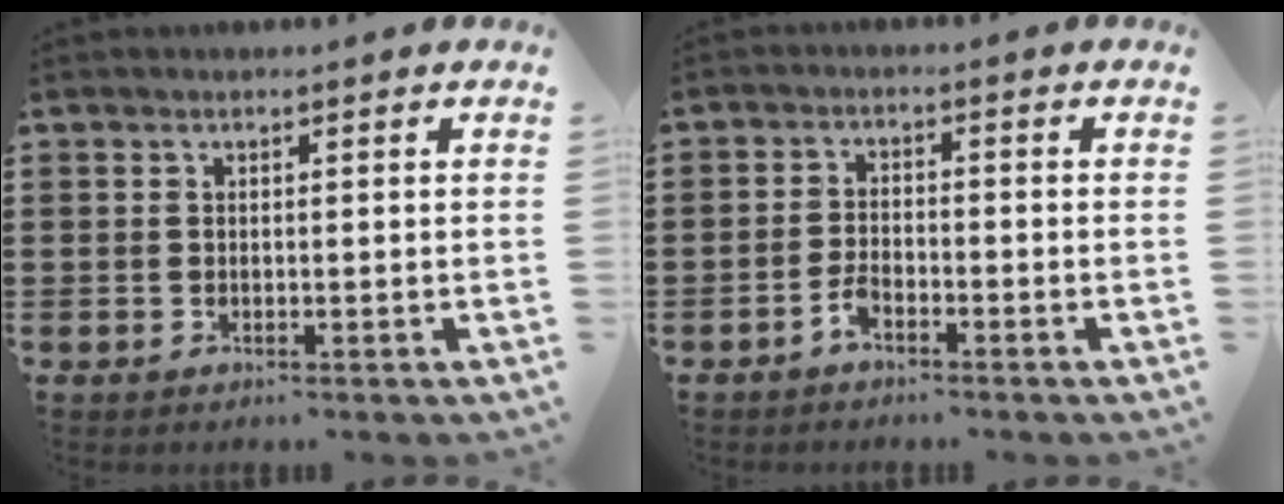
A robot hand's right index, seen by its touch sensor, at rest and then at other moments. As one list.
[{"total": 2.7, "force": [-2.0, 0.8, 1.6], "torque": [-0.036, 0.005, -0.042]}]